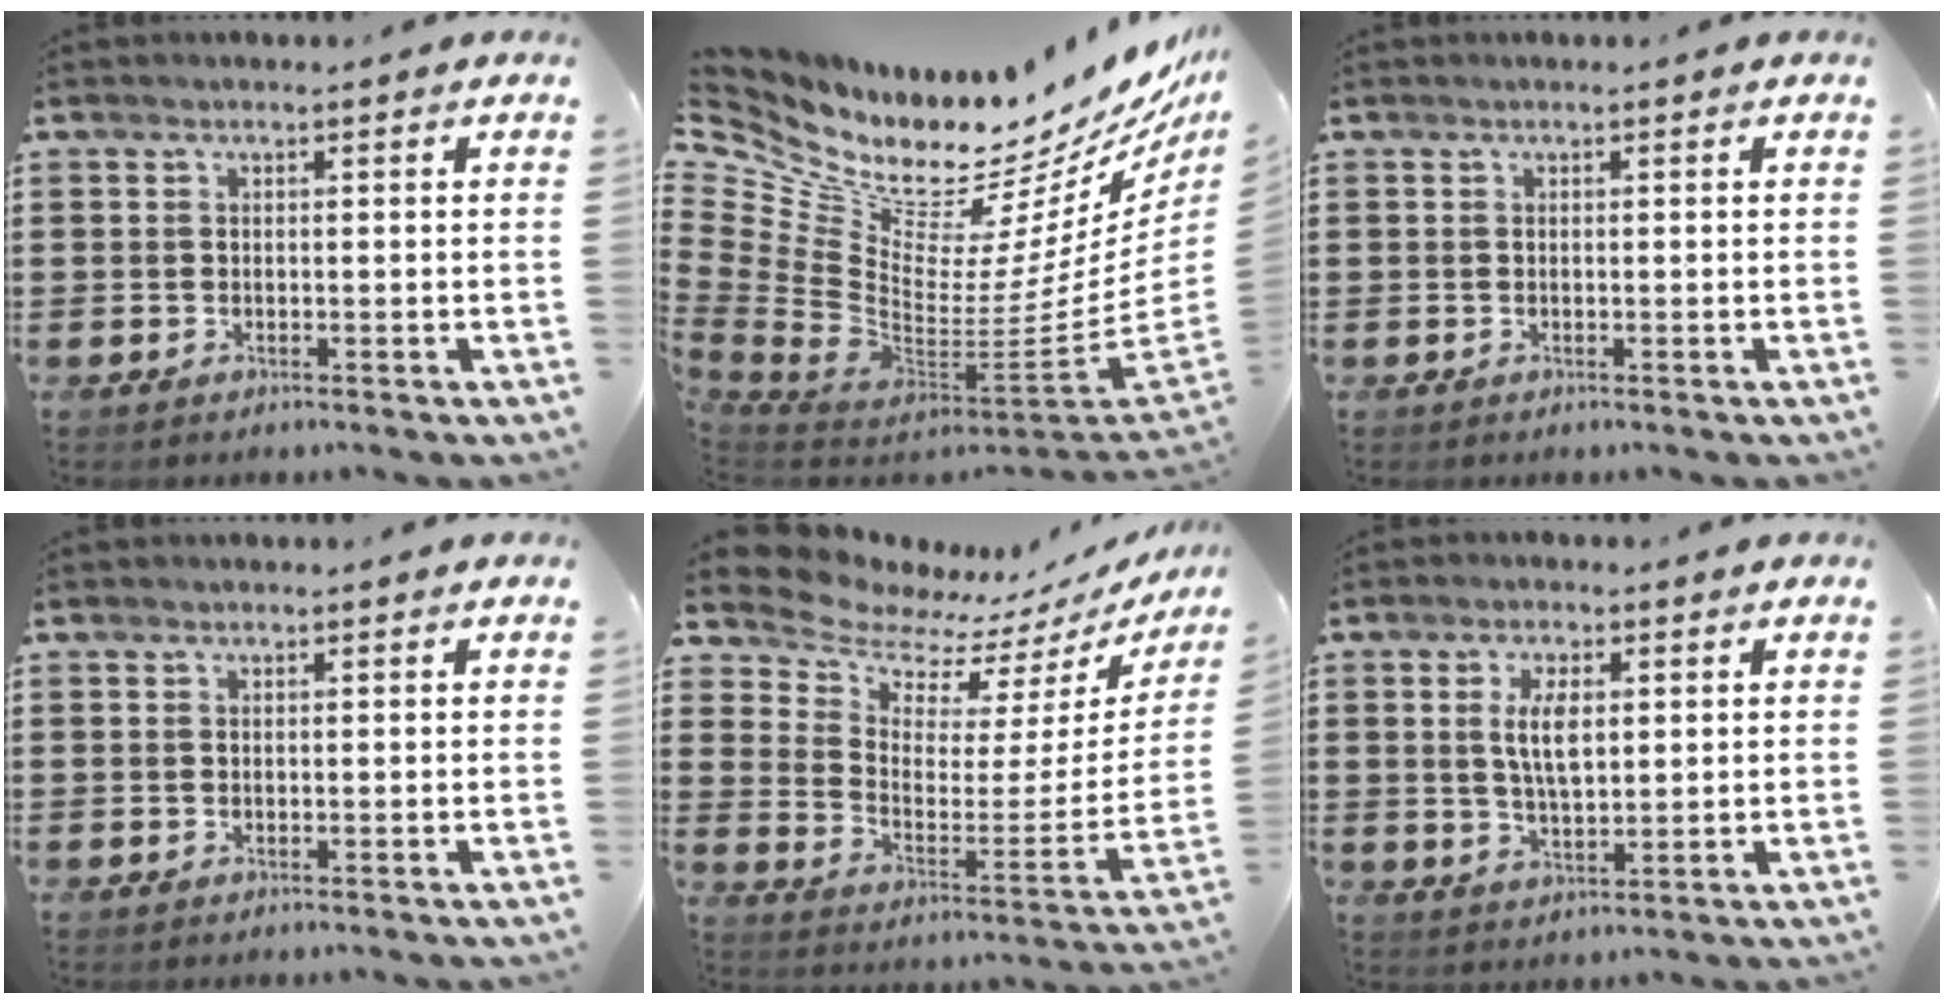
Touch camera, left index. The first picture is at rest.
{"total": 9.7, "force": [9.0, 2.0, 2.9], "torque": [-0.112, -0.108, 0.156]}
{"total": 0.0}
{"total": 0.0}
{"total": 8.2, "force": [7.8, 2.3, 1.3], "torque": [-0.068, -0.069, 0.134]}
{"total": 5.8, "force": [1.5, 2.4, 5.0], "torque": [-0.098, 0.005, 0.023]}